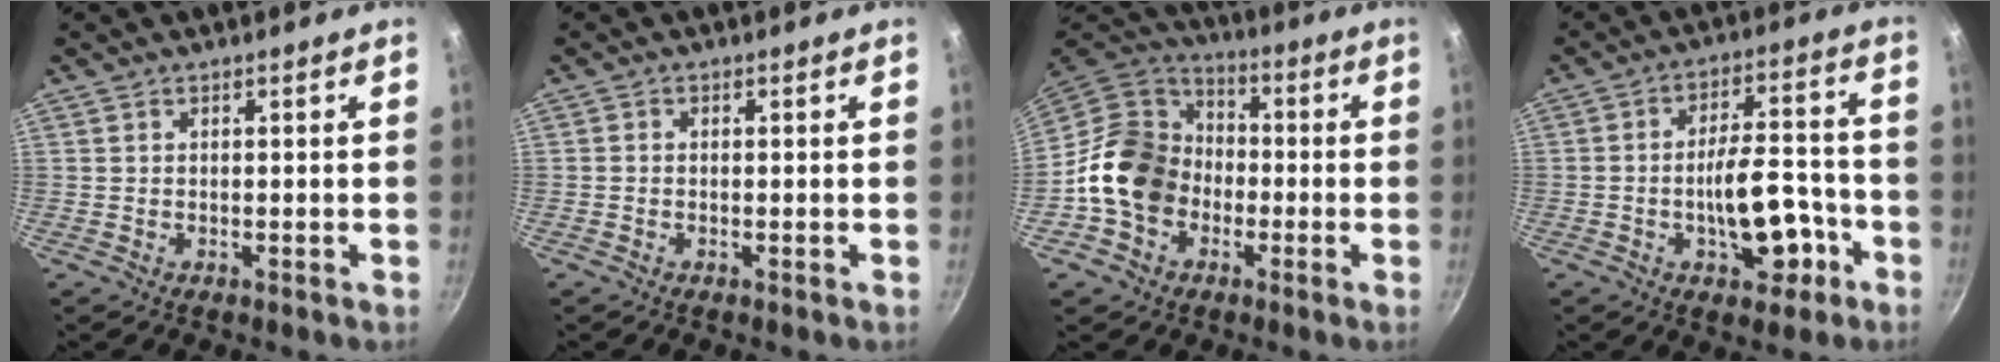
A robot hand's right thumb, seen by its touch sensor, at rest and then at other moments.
{"total": 0.6, "force": [-0.2, 0.4, 0.3], "torque": [-0.004, 0.003, -0.005]}
{"total": 15.4, "force": [-3.3, 12.6, 8.2], "torque": [-0.111, 0.042, -0.074]}
{"total": 12.4, "force": [-4.6, 6.1, 9.8], "torque": [-0.115, 0.047, -0.059]}